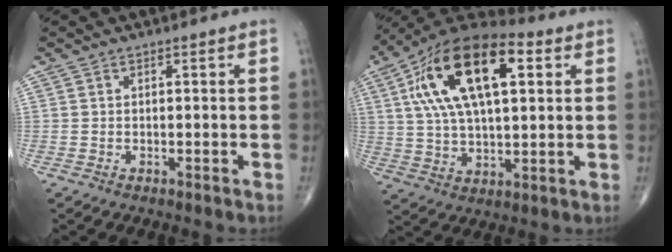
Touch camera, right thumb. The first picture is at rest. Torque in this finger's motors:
{"motor_torque": [-0.36, 4.07, 0.63, -0.08, 0.33]}